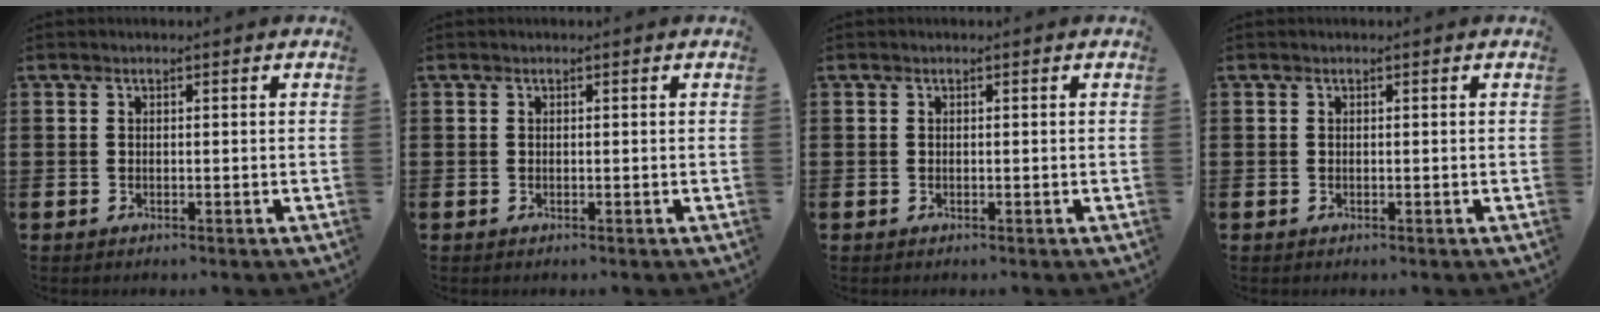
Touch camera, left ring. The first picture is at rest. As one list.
[{"total": 0.0}, {"total": 0.0}, {"total": 0.0}]